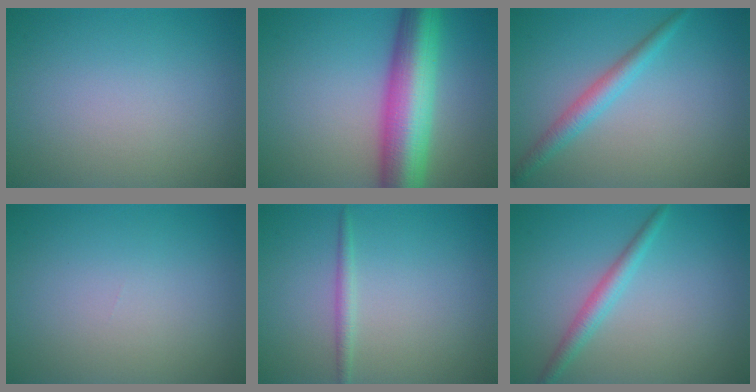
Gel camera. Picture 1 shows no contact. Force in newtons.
{"total": 10.1, "press": 10.1, "slide": 0.3}
{"total": 2.4, "press": 2.4, "slide": 0.1}
{"total": 0.0}
{"total": 1.2, "press": 1.2, "slide": 0.0}
{"total": 2.1, "press": 2.1, "slide": 0.0}